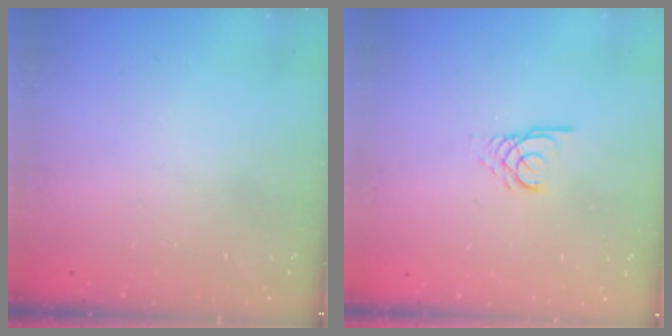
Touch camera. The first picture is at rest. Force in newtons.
{"total": 2.7, "press": 2.7, "slide": 0.3}